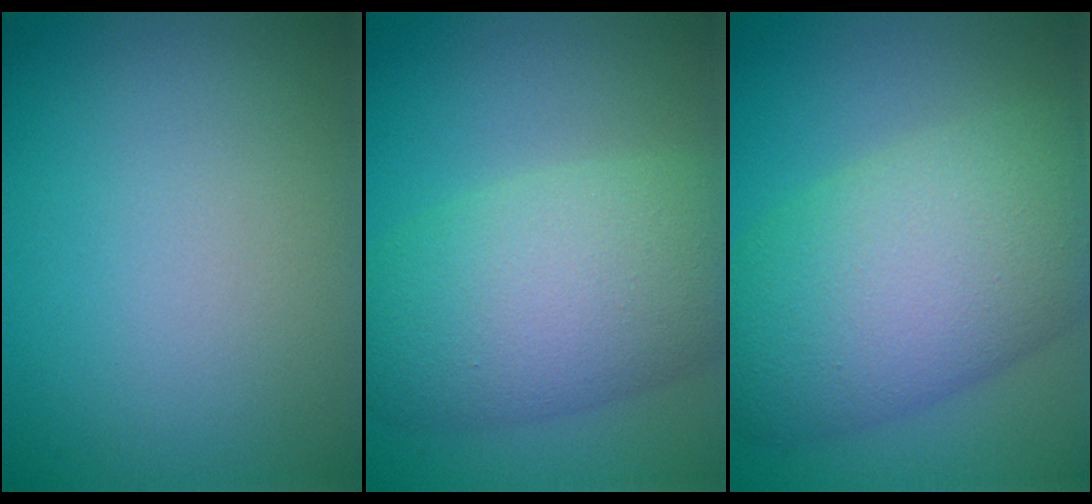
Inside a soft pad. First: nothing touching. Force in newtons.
{"total": 8.6, "press": 8.6, "slide": 0.6}
{"total": 10.6, "press": 10.6, "slide": 0.8}